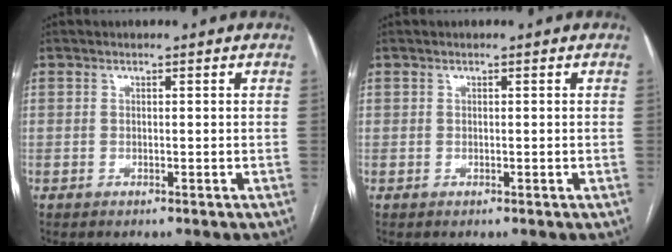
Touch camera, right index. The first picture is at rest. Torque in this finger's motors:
{"motor_torque": [-0.34, 0.10, 0.00, 0.00]}